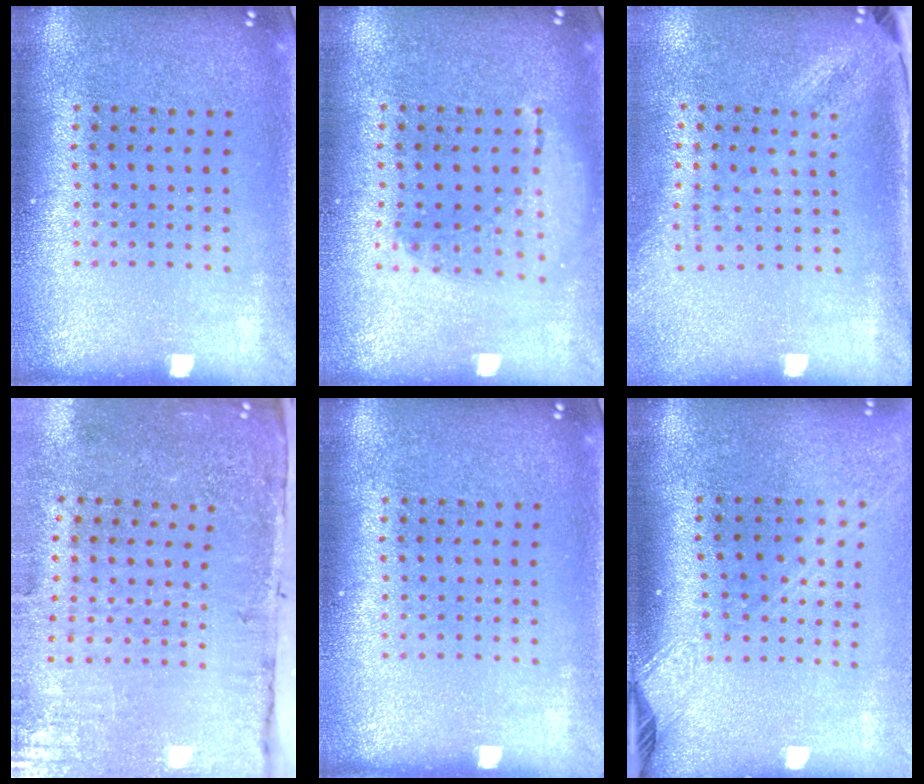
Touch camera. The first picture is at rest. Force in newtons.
{"total": 1.3, "press": 1.1, "slide": 0.6}
{"total": 1.8, "press": 1.4, "slide": 1.2}
{"total": 4.7, "press": 3.7, "slide": 2.9}
{"total": 0.0}
{"total": 2.2, "press": 1.7, "slide": 1.4}